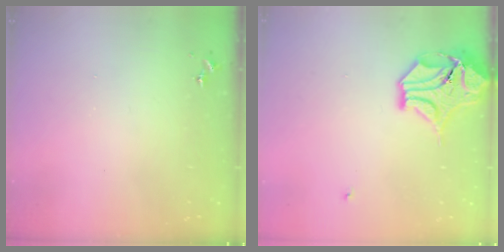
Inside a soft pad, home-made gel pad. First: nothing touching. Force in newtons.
{"total": 13.4, "press": 13.3, "slide": 1.9}